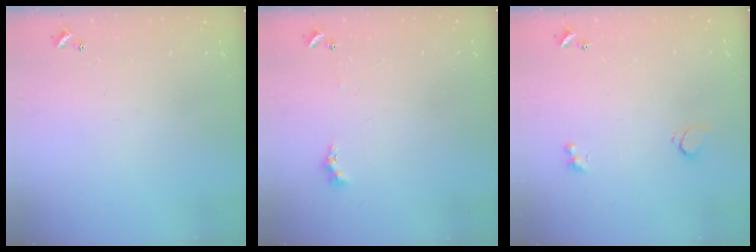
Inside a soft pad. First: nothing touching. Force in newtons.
{"total": 0.6, "press": 0.4, "slide": 0.5}
{"total": 2.1, "press": 1.8, "slide": 1.2}